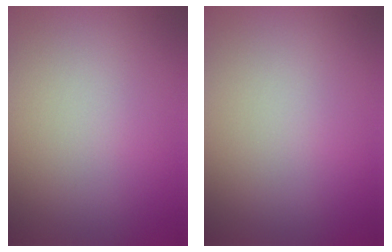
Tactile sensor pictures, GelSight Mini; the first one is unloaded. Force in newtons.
{"total": 0.0}